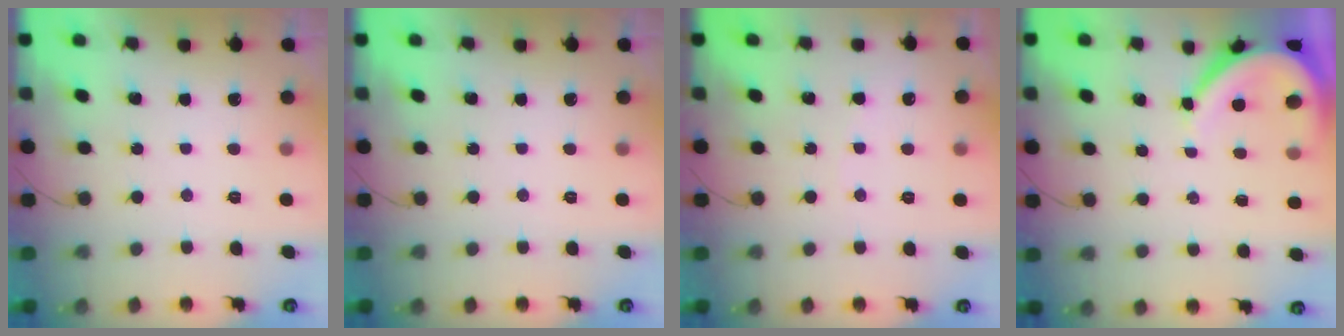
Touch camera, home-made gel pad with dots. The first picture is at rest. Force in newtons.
{"total": 0.0}
{"total": 2.0, "press": 2.0, "slide": 0.2}
{"total": 7.0, "press": 7.0, "slide": 0.8}